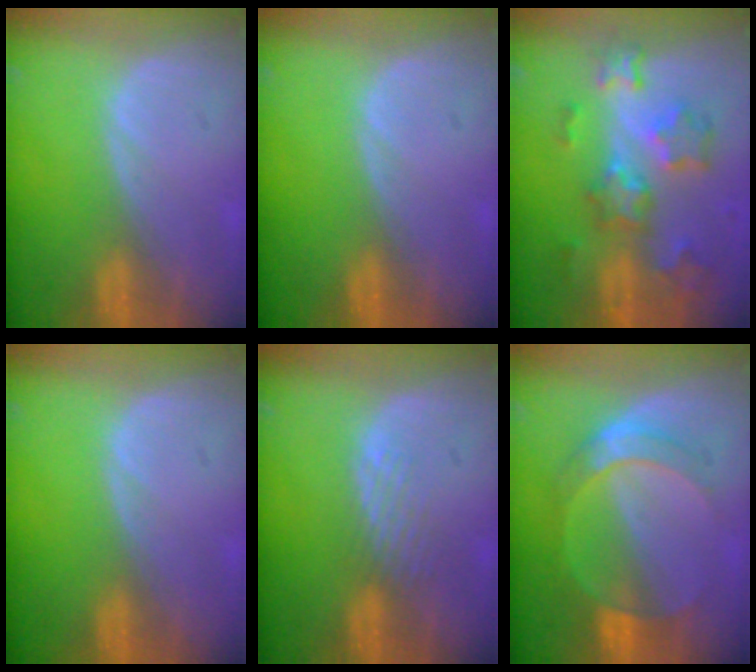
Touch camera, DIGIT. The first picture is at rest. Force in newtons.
{"total": 0.0}
{"total": 9.2, "press": 8.1, "slide": 4.5}
{"total": 0.0}
{"total": 2.2, "press": 2.2, "slide": 0.2}
{"total": 7.1, "press": 6.4, "slide": 3.1}